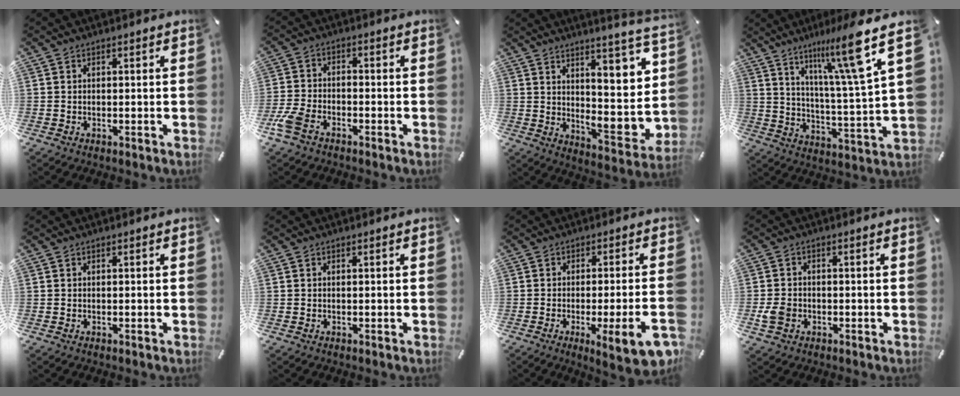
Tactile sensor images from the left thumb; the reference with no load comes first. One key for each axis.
{"total": 5.7, "fx": -3.9, "fy": 2.7, "fz": 3.2, "tx": -0.086, "ty": 0.006, "tz": -0.078}
{"total": 11.0, "fx": 3.4, "fy": 4.5, "fz": 9.4, "tx": -0.099, "ty": -0.080, "tz": 0.056}
{"total": 16.8, "fx": 10.7, "fy": 1.7, "fz": 12.9, "tx": -0.207, "ty": -0.055, "tz": 0.157}
{"total": 0.0}
{"total": 0.0}
{"total": 12.1, "fx": -4.0, "fy": 1.6, "fz": 11.4, "tx": -0.165, "ty": -0.002, "tz": -0.050}
{"total": 4.2, "fx": -1.5, "fy": 3.3, "fz": 2.0, "tx": -0.046, "ty": 0.004, "tz": -0.027}